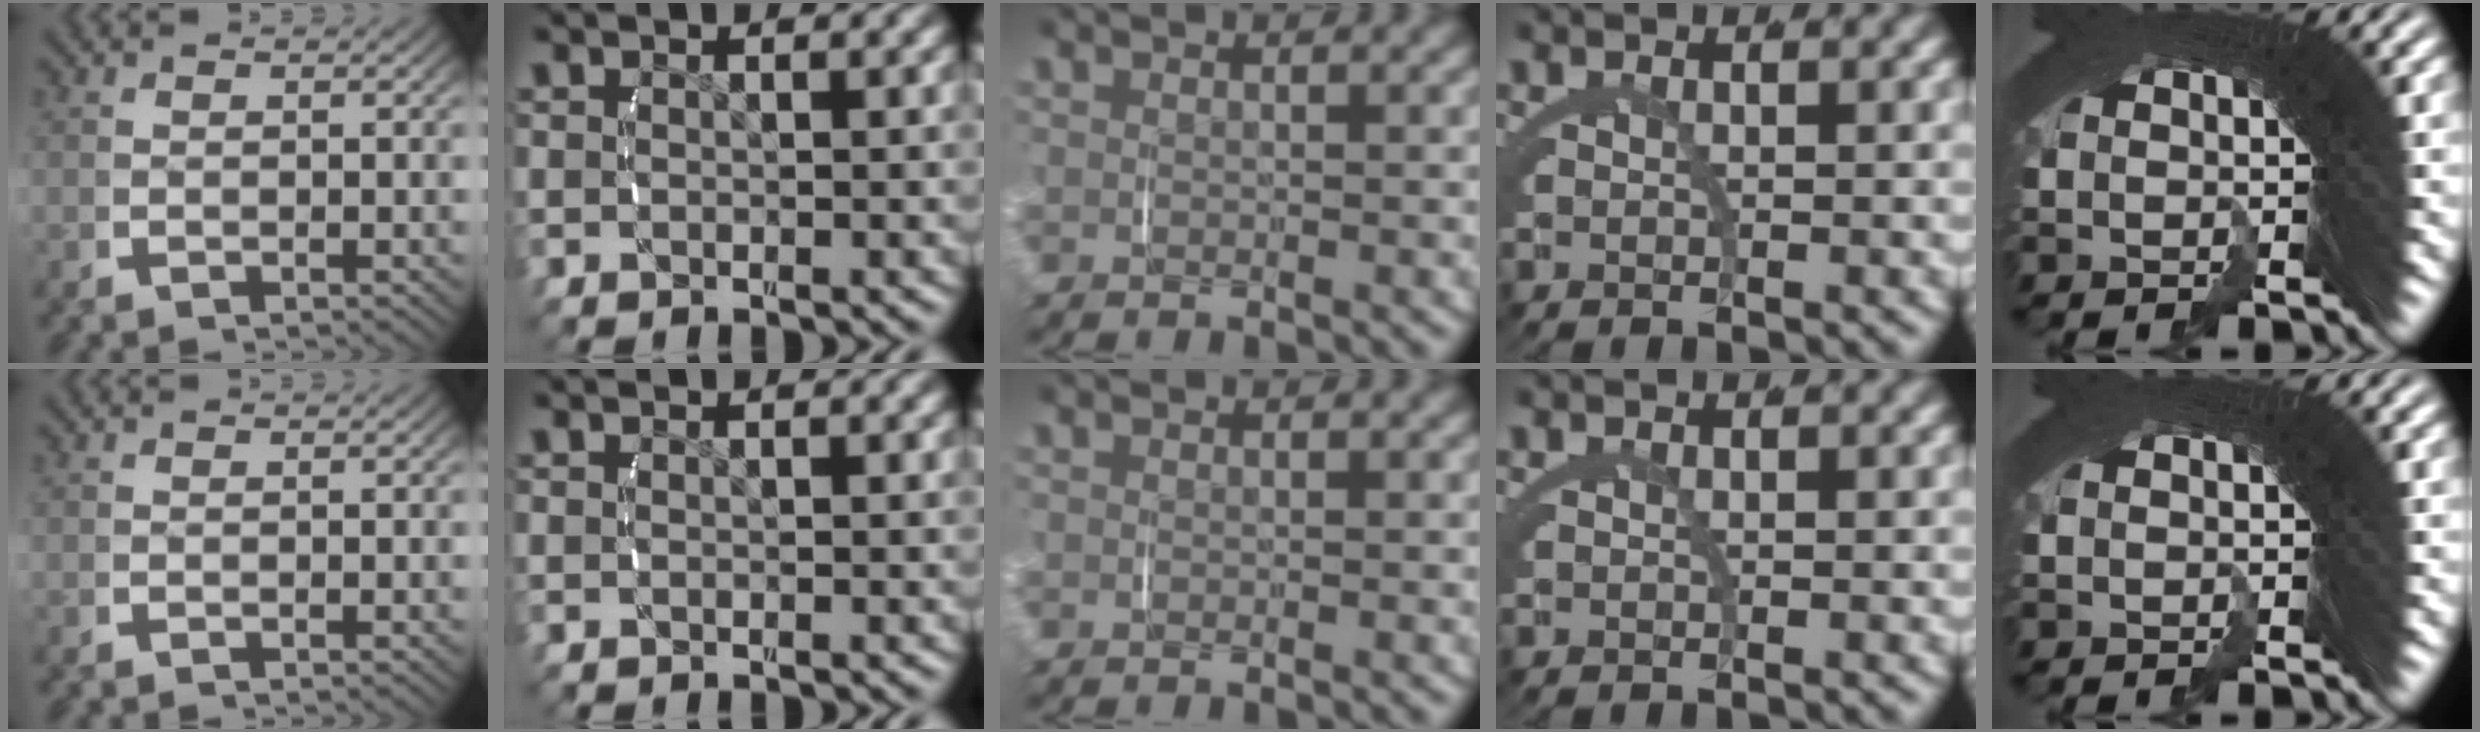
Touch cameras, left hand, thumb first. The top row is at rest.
{}